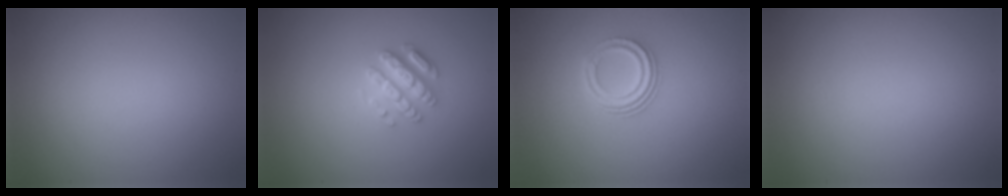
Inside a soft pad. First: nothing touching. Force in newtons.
{"total": 2.9, "press": 2.8, "slide": 0.6}
{"total": 2.9, "press": 2.1, "slide": 2.0}
{"total": 0.0}